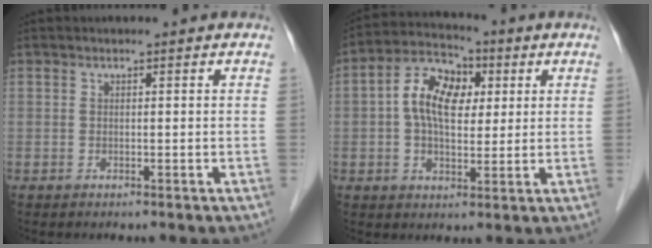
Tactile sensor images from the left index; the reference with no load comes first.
{"total": 9.4, "force": [1.6, 5.5, 7.4], "torque": [-0.153, 0.032, 0.025]}